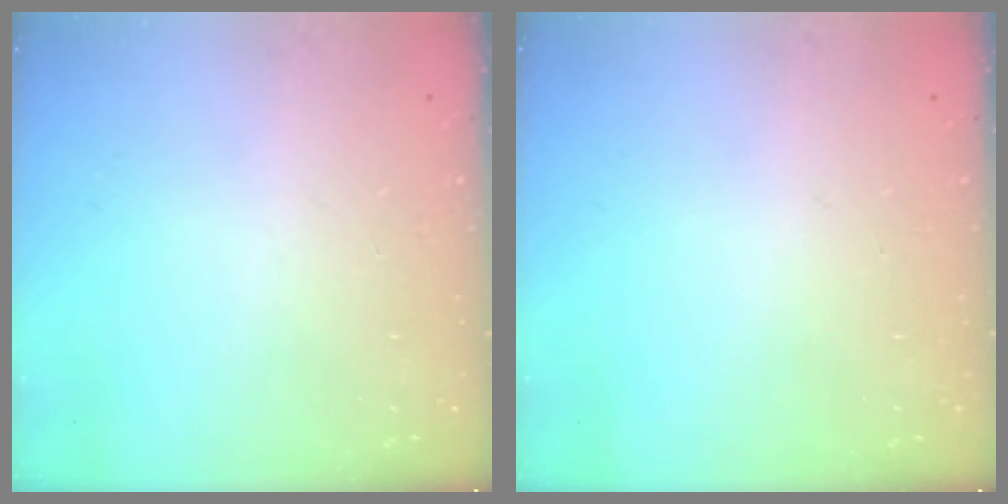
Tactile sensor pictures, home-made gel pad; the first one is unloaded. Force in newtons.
{"total": 0.0}